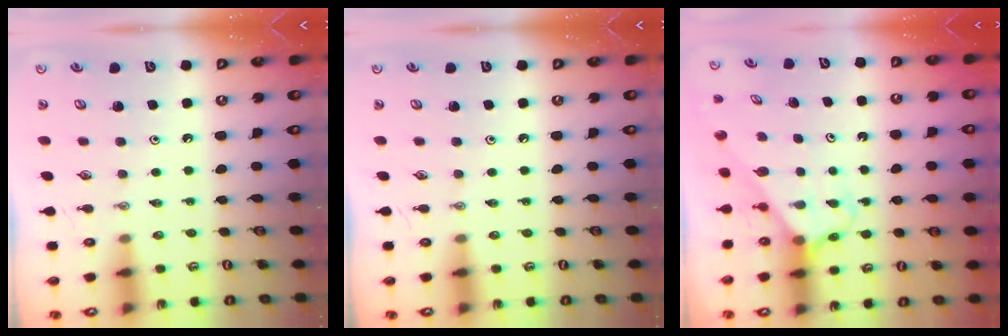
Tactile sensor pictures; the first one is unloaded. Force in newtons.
{"total": 0.0}
{"total": 2.5, "press": 2.5, "slide": 0.2}